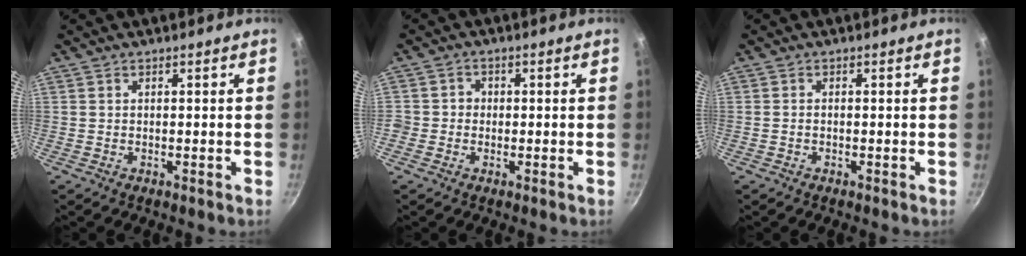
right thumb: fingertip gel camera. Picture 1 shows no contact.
{"total": 2.6, "force": [-0.6, 2.5, 0.6], "torque": [0.006, 0.007, -0.017]}
{"total": 0.6, "force": [-0.3, 0.4, 0.4], "torque": [-0.008, 0.004, -0.007]}